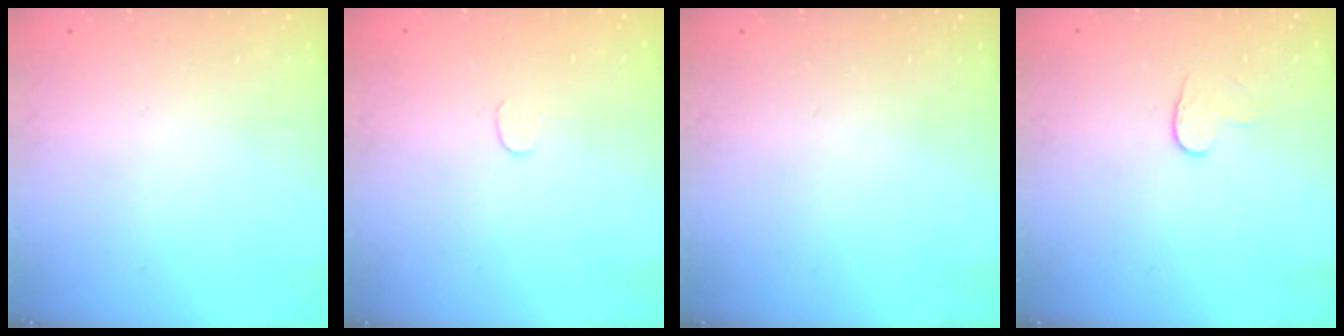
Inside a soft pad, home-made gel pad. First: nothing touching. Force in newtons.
{"total": 3.5, "press": 3.5, "slide": 0.3}
{"total": 0.0}
{"total": 3.7, "press": 3.7, "slide": 0.3}